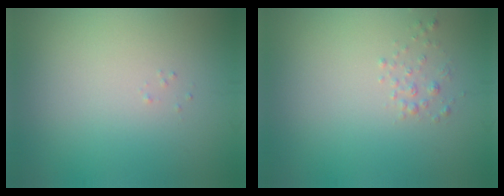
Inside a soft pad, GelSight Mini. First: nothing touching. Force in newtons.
{"total": 1.0, "press": 1.0, "slide": 0.1}